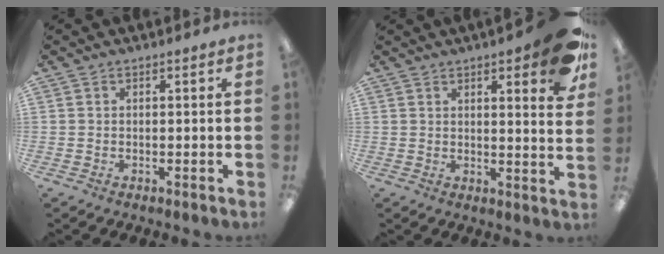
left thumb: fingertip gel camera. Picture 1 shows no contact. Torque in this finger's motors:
{"motor_torque": [1.60, 1.14, 1.36, -0.95, 0.10]}